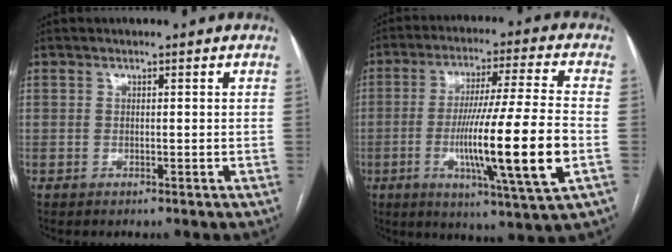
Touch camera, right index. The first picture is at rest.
{"total": 17.6, "force": [-4.1, -0.6, 17.2], "torque": [-0.302, -0.018, -0.071]}